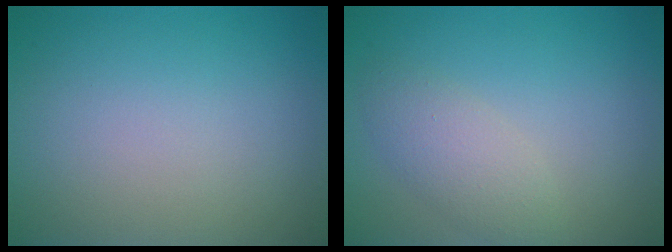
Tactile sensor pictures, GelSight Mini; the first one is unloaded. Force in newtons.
{"total": 2.7, "press": 2.7, "slide": 0.1}